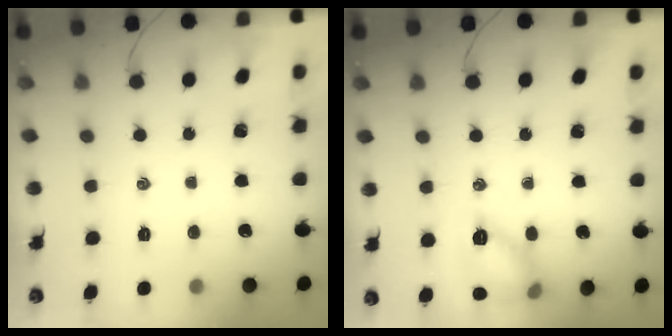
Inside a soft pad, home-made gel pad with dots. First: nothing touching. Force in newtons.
{"total": 11.3, "press": 11.3, "slide": 0.4}